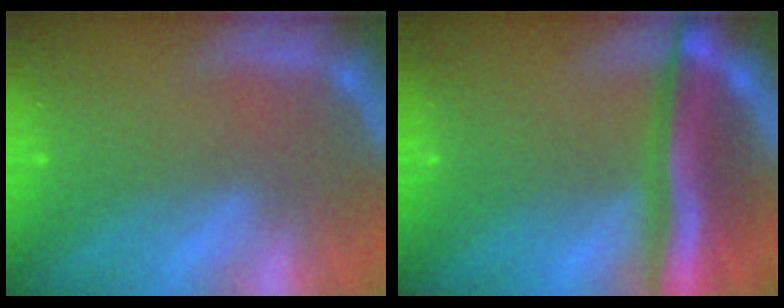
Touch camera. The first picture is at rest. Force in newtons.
{"total": 7.6}